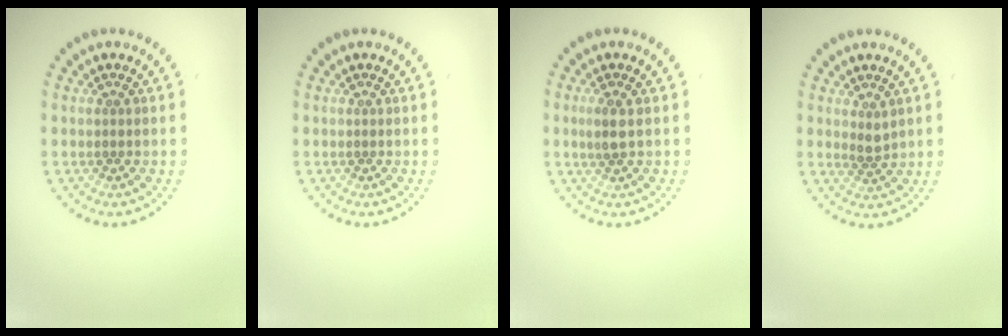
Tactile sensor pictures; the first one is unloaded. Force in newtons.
{"total": 0.0}
{"total": 1.4, "press": 1.2, "slide": 0.7}
{"total": 1.3, "press": 1.0, "slide": 0.8}